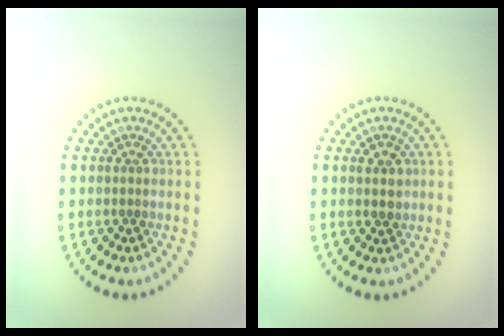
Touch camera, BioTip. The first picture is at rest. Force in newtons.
{"total": 1.6, "press": 1.5, "slide": 0.4}